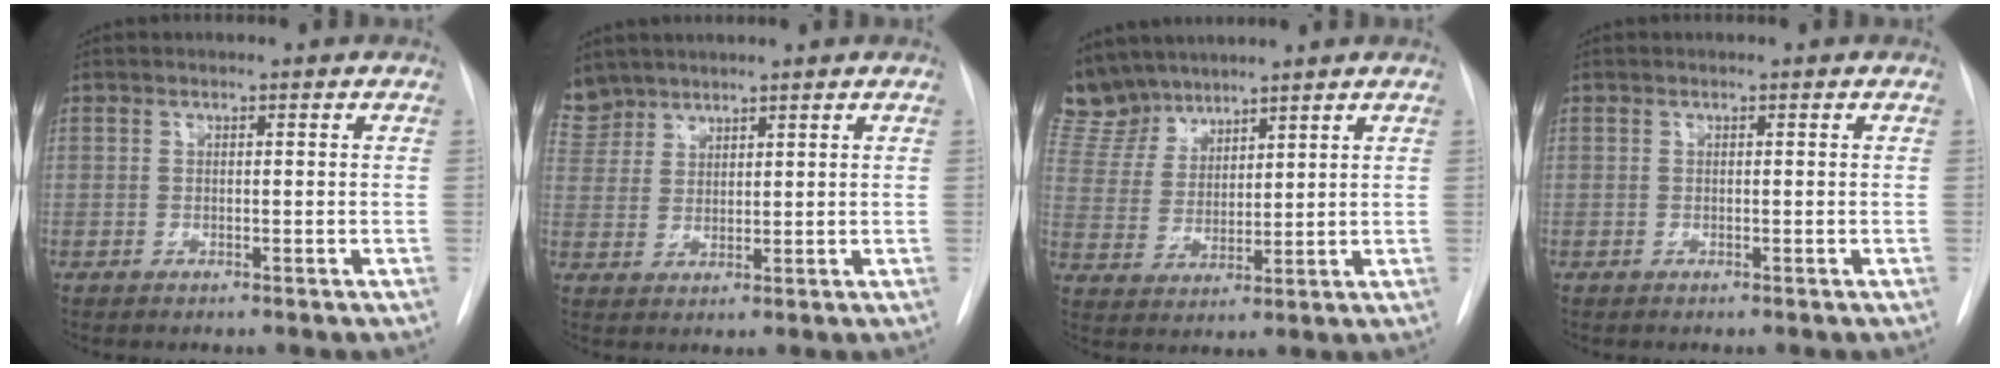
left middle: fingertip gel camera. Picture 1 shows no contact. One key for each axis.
{"total": 5.7, "fx": 5.0, "fy": 2.7, "fz": 0.0, "tx": 0.004, "ty": 0.010, "tz": 0.107}
{"total": 9.2, "fx": 8.4, "fy": 3.4, "fz": 1.2, "tx": -0.034, "ty": 0.010, "tz": 0.183}
{"total": 0.0}